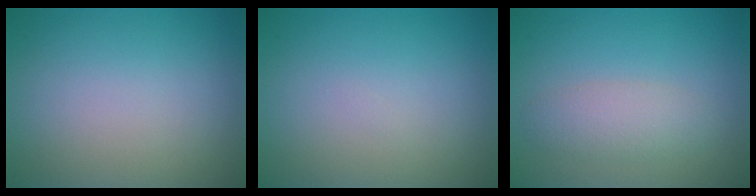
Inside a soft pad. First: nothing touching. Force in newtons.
{"total": 0.0}
{"total": 2.6, "press": 2.6, "slide": 0.2}